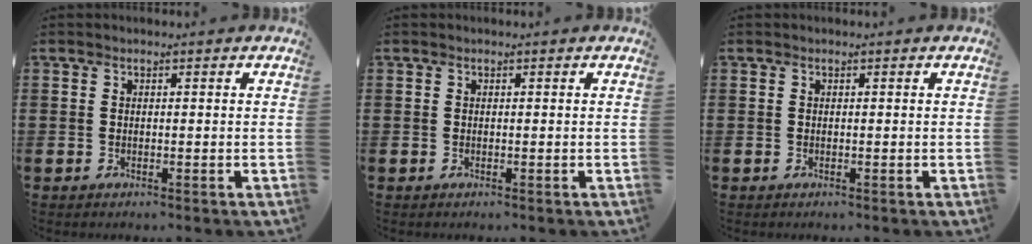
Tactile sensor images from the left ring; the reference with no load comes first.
{"total": 0.0}
{"total": 0.0}